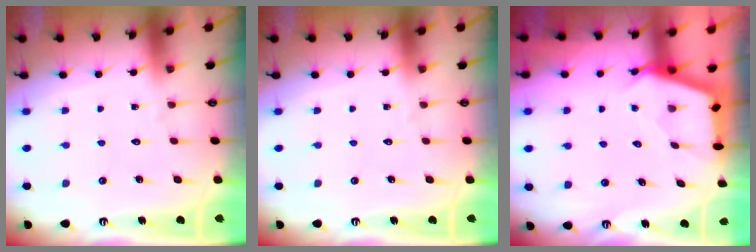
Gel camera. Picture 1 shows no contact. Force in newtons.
{"total": 0.0}
{"total": 2.8, "press": 2.8, "slide": 0.4}